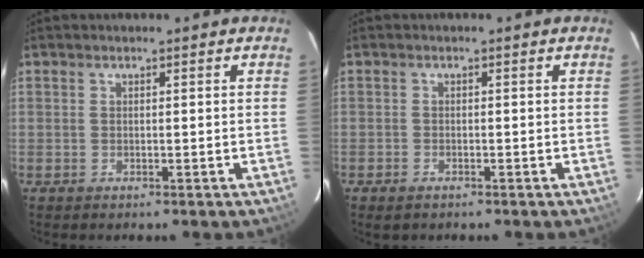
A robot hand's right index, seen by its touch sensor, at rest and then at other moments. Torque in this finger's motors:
{"motor_torque": [-0.02, -0.04, -0.01, -0.01]}